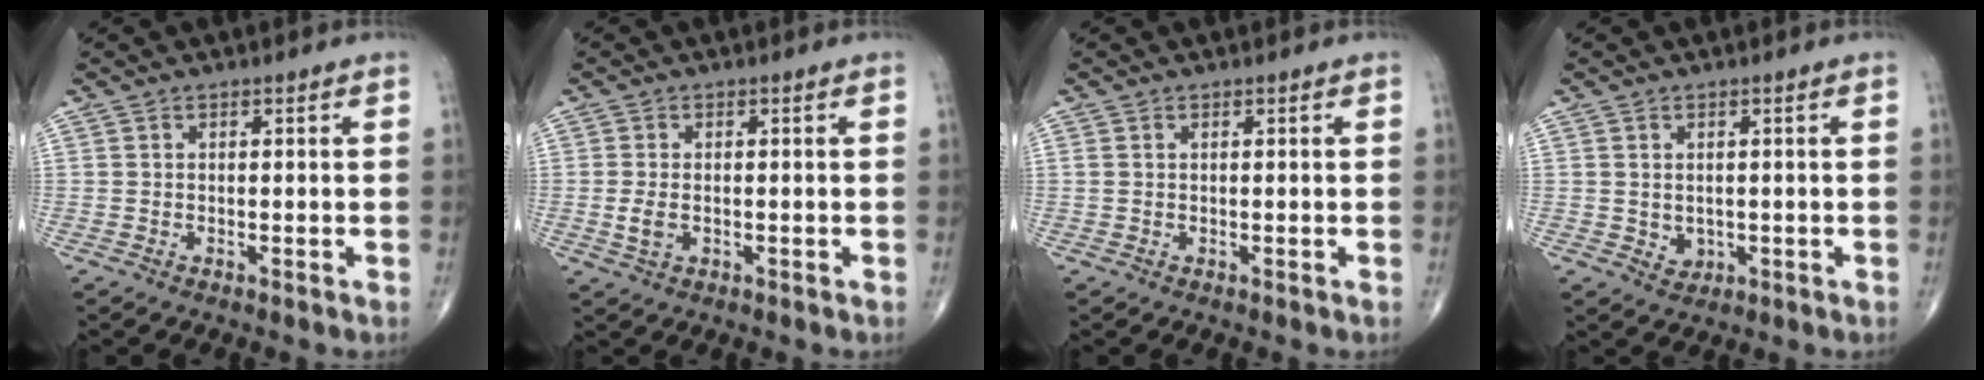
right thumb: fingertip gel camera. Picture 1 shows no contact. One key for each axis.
{"total": 2.9, "fx": -0.5, "fy": 1.8, "fz": 2.3, "tx": -0.049, "ty": -0.002, "tz": -0.007}
{"total": 0.7, "fx": 0.1, "fy": 0.4, "fz": 0.5, "tx": -0.017, "ty": 0.010, "tz": 0.007}
{"total": 2.3, "fx": -0.1, "fy": 2.0, "fz": 1.2, "tx": -0.010, "ty": -0.002, "tz": 0.007}